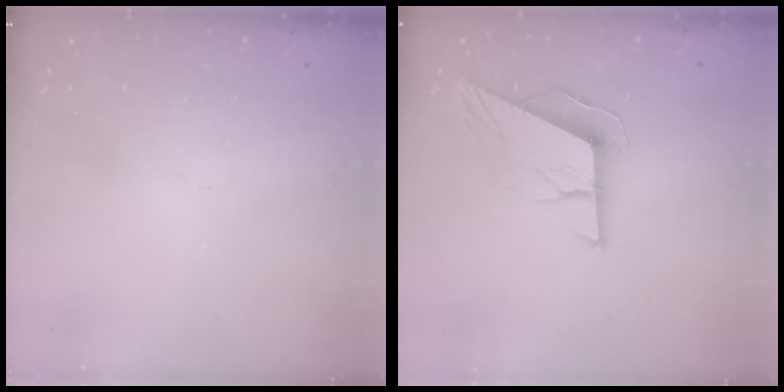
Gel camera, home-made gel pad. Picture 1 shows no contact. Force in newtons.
{"total": 9.7, "press": 9.5, "slide": 1.9}